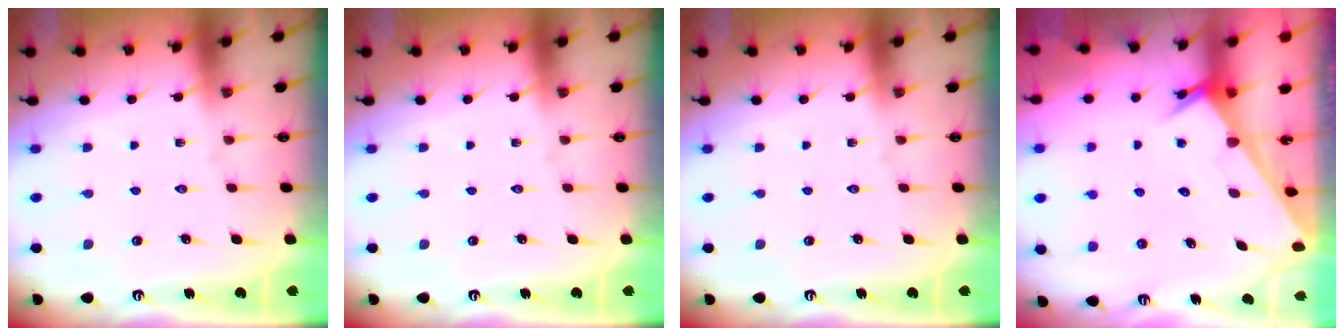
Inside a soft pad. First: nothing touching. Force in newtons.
{"total": 0.0}
{"total": 0.0}
{"total": 2.4, "press": 2.4, "slide": 0.1}